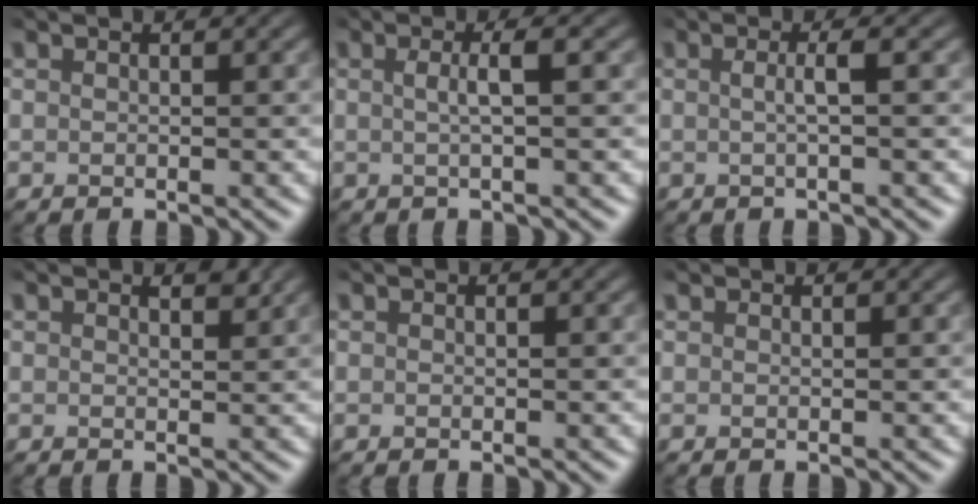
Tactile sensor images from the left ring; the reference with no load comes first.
{"total": 2.5, "force": [0.2, 0.6, 2.5], "torque": [-0.039, 0.003, -0.002]}
{"total": 2.2, "force": [0.0, 0.5, 2.1], "torque": [-0.034, 0.002, -0.005]}
{"total": 1.0, "force": [0.8, 0.3, 0.5], "torque": [-0.009, -0.002, 0.014]}
{"total": 0.0}
{"total": 0.5, "force": [0.5, 0.1, 0.0], "torque": [-0.002, 0.000, 0.007]}